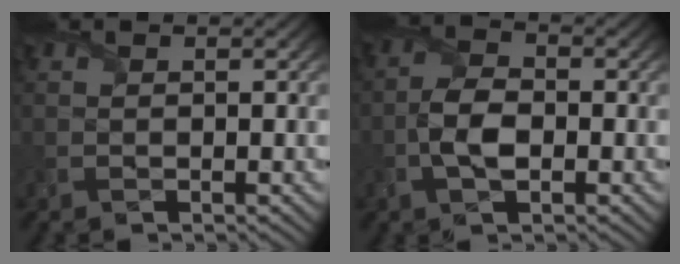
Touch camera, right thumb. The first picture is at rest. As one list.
[{"total": 4.9, "force": [-1.4, 2.6, 3.9], "torque": [-0.088, 0.001, -0.034]}]